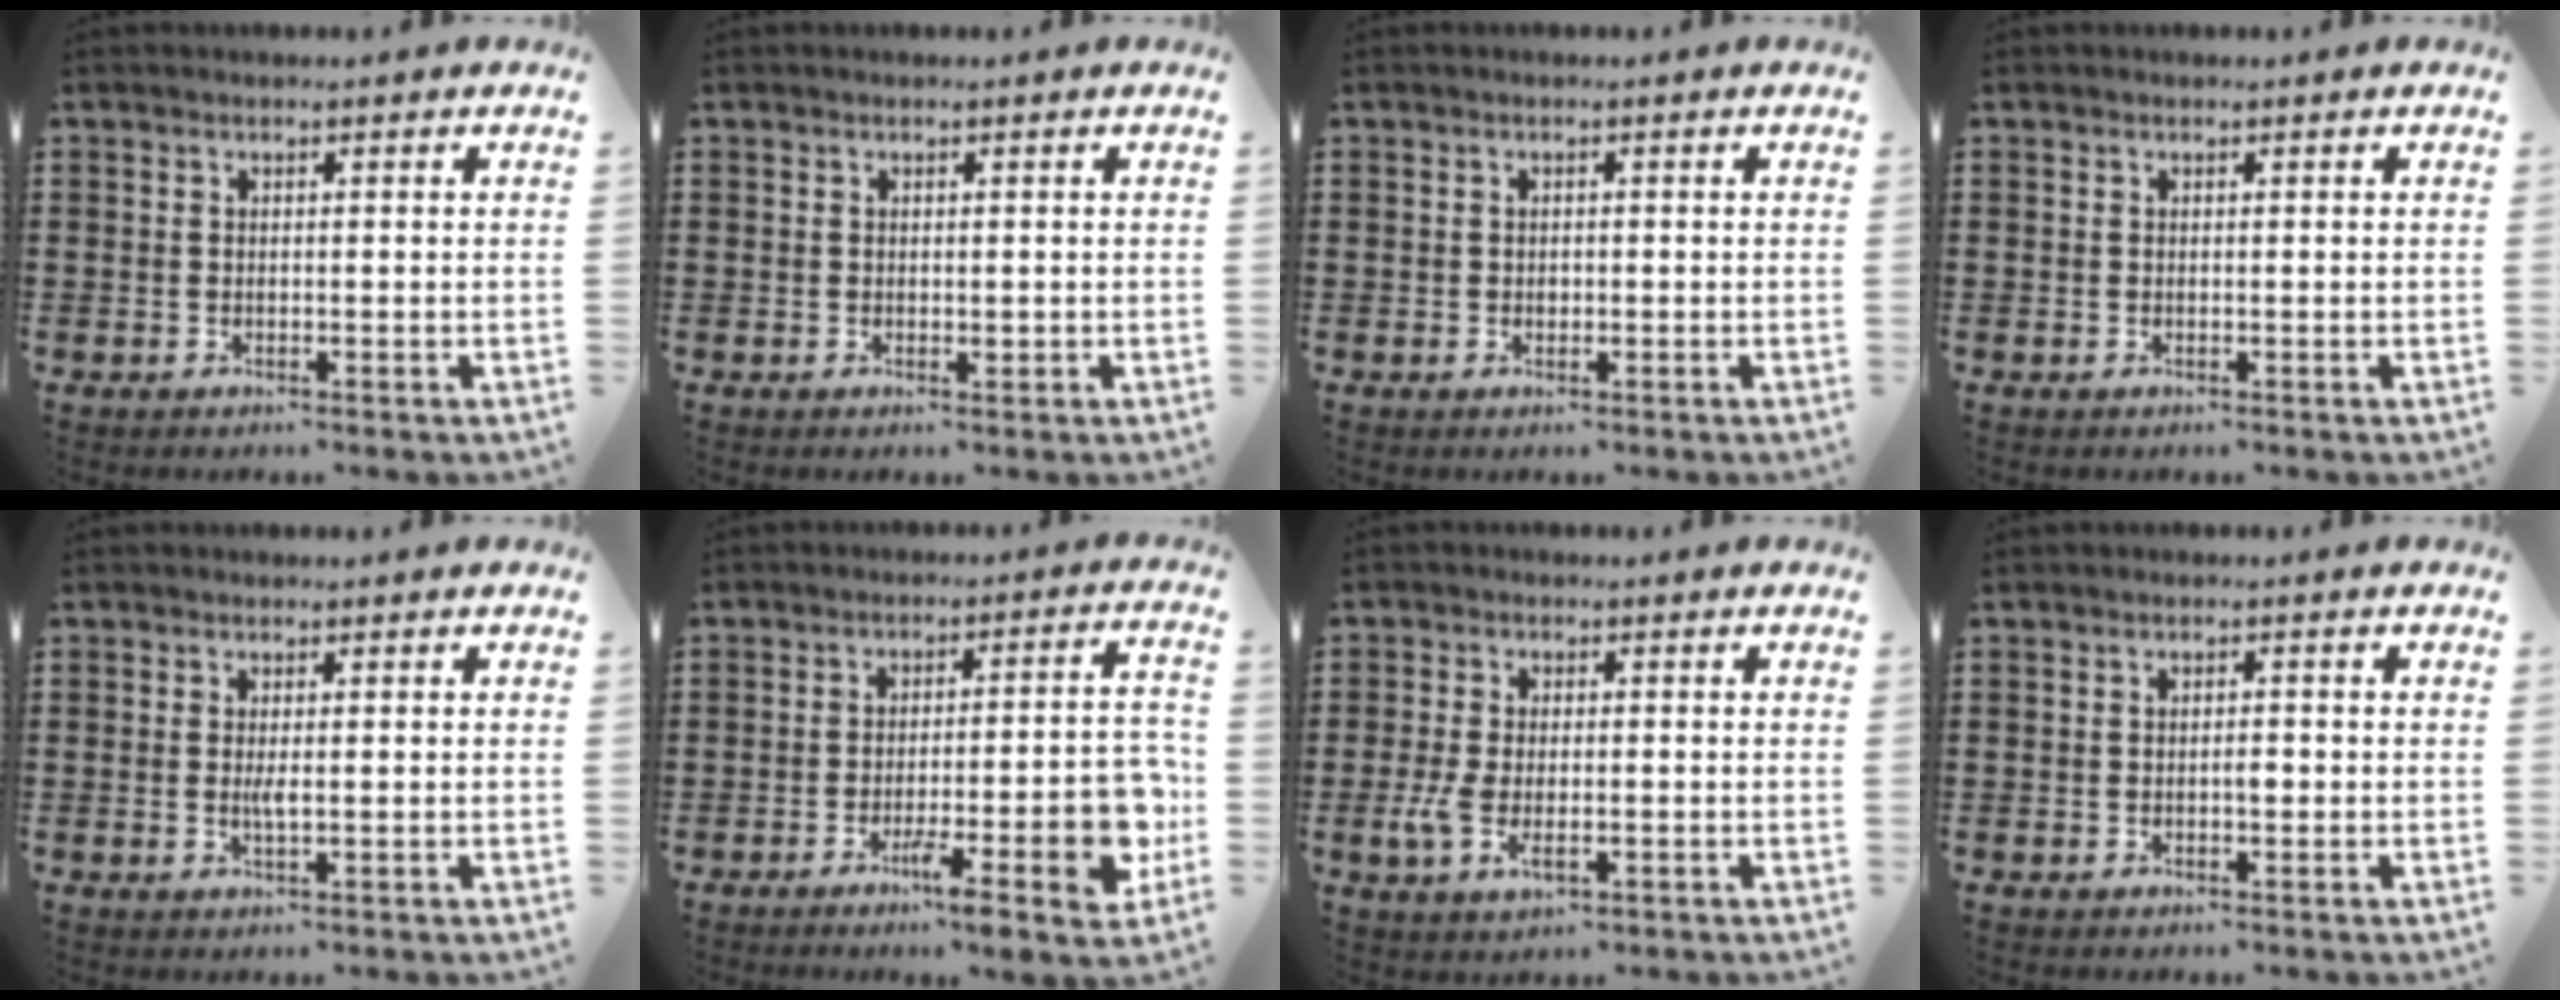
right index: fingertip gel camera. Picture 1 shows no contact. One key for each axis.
{"total": 0.5, "fx": 0.2, "fy": 0.3, "fz": 0.4, "tx": -0.009, "ty": -0.002, "tz": 0.005}
{"total": 0.6, "fx": 0.0, "fy": 0.4, "fz": 0.5, "tx": -0.010, "ty": 0.001, "tz": -0.001}
{"total": 0.0}
{"total": 1.8, "fx": -0.1, "fy": 0.4, "fz": 1.8, "tx": -0.034, "ty": -0.003, "tz": -0.002}
{"total": 10.0, "fx": -3.9, "fy": 2.3, "fz": 8.9, "tx": -0.124, "ty": -0.002, "tz": -0.064}
{"total": 4.3, "fx": -1.0, "fy": 2.1, "fz": 3.6, "tx": -0.087, "ty": -0.005, "tz": -0.023}
{"total": 1.3, "fx": -0.3, "fy": 0.2, "fz": 1.2, "tx": -0.024, "ty": -0.003, "tz": -0.006}